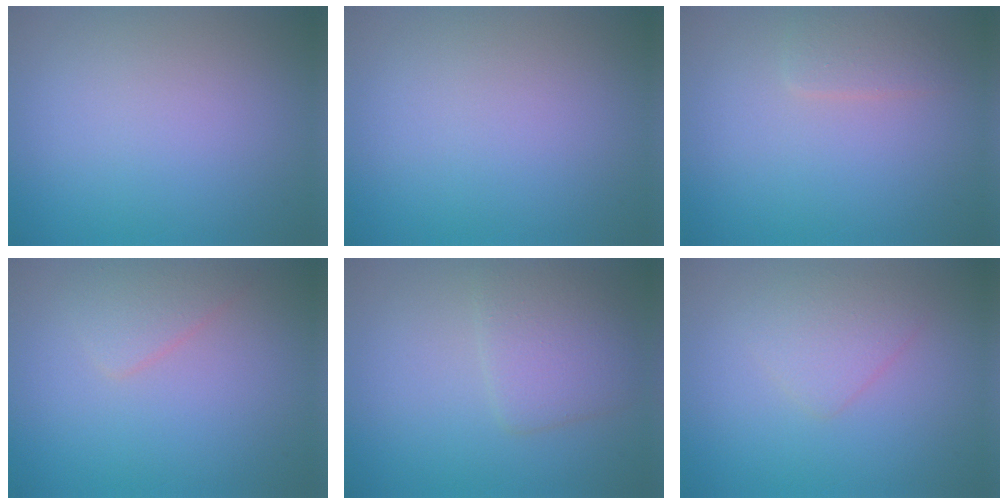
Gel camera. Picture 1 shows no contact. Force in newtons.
{"total": 0.0}
{"total": 1.5, "press": 1.5, "slide": 0.1}
{"total": 1.8, "press": 1.8, "slide": 0.1}
{"total": 3.8, "press": 3.7, "slide": 0.3}
{"total": 2.2, "press": 2.2, "slide": 0.1}